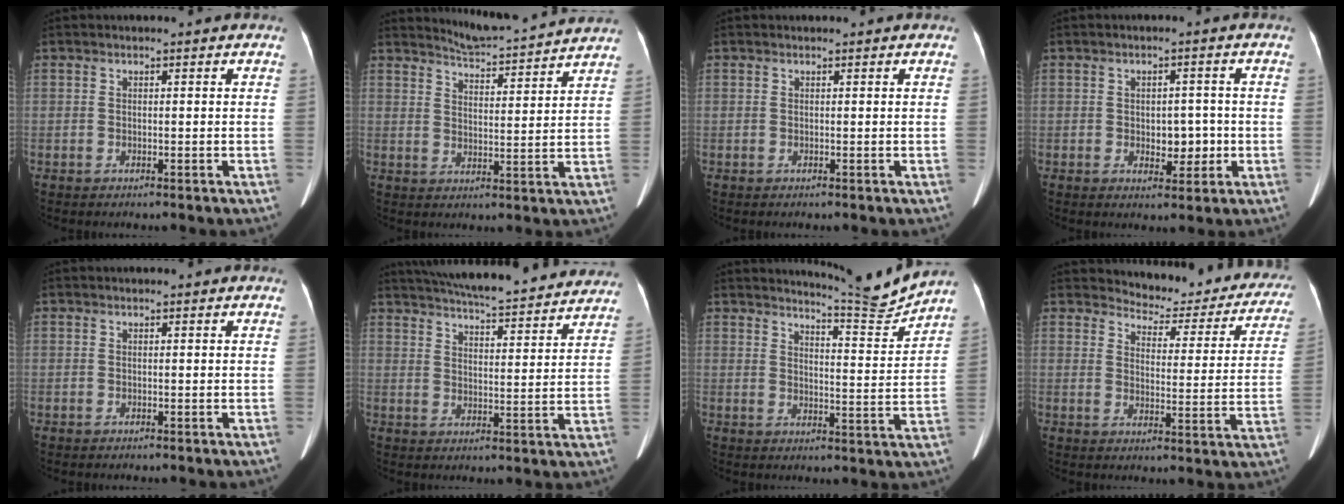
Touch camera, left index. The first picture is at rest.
{"total": 11.0, "force": [10.7, -0.4, 2.4], "torque": [-0.050, 0.003, 0.145]}
{"total": 0.6, "force": [0.6, 0.1, 0.1], "torque": [-0.004, 0.007, 0.009]}
{"total": 3.9, "force": [-0.7, 2.5, 2.9], "torque": [-0.034, -0.001, -0.004]}
{"total": 0.0}
{"total": 24.6, "force": [22.4, 3.2, 9.7], "torque": [-0.158, -0.015, 0.287]}
{"total": 7.6, "force": [7.3, -1.9, -0.2], "torque": [-0.022, -0.052, 0.108]}
{"total": 15.6, "force": [14.8, 4.0, 2.9], "torque": [-0.009, -0.048, 0.156]}